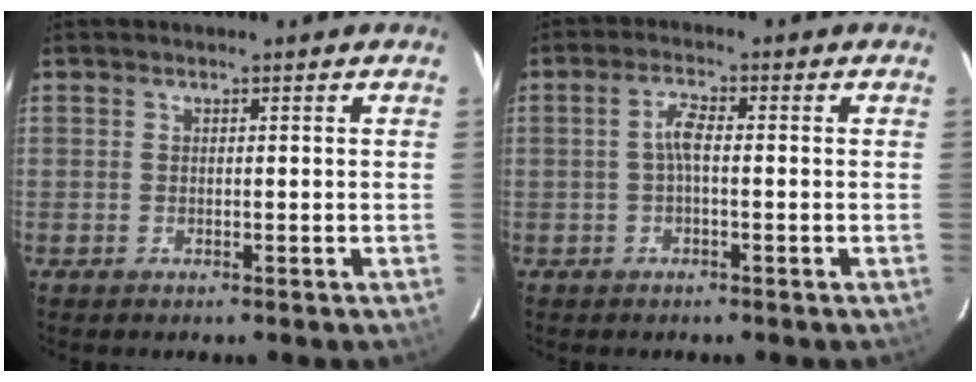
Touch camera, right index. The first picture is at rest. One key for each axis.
{"total": 2.8, "fx": -0.4, "fy": 0.8, "fz": 2.7, "tx": -0.056, "ty": 0.008, "tz": -0.006}